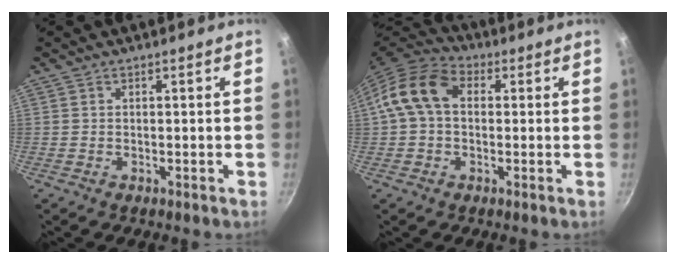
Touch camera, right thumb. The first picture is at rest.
{"total": 11.5, "force": [1.6, 8.0, 8.1], "torque": [-0.153, 0.035, 0.018]}